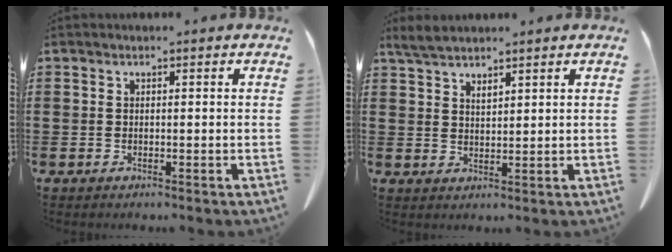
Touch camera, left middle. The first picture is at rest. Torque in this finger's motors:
{"motor_torque": [0.09, -0.04, 0.02, 0.02]}